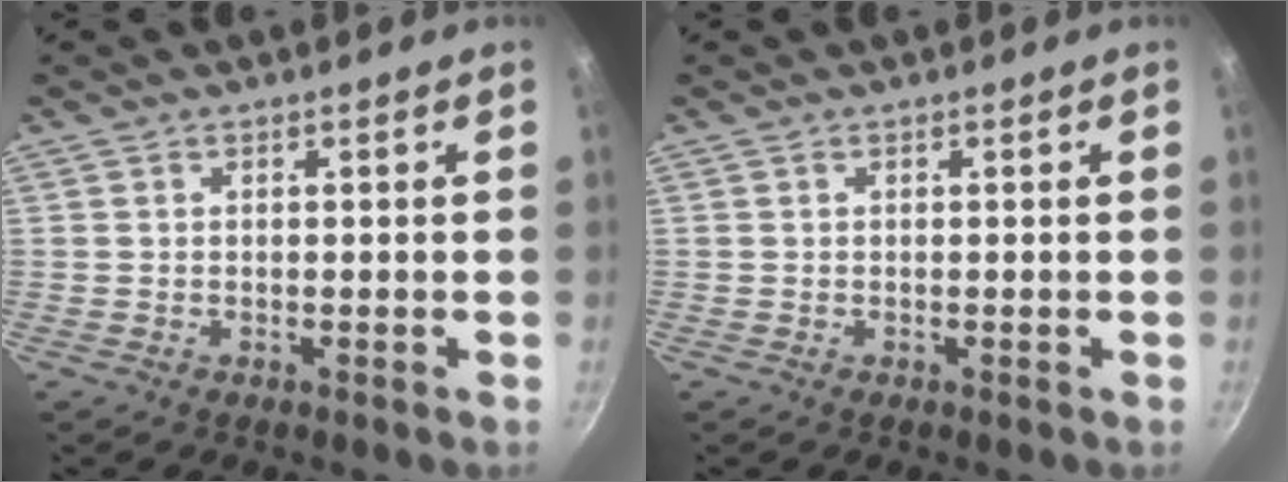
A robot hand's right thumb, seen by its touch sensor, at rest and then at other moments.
{"total": 0.0}